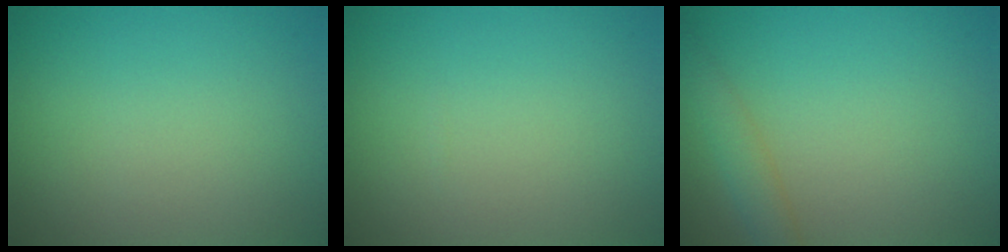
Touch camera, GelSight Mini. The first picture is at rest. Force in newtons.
{"total": 0.0}
{"total": 2.0, "press": 2.0, "slide": 0.0}